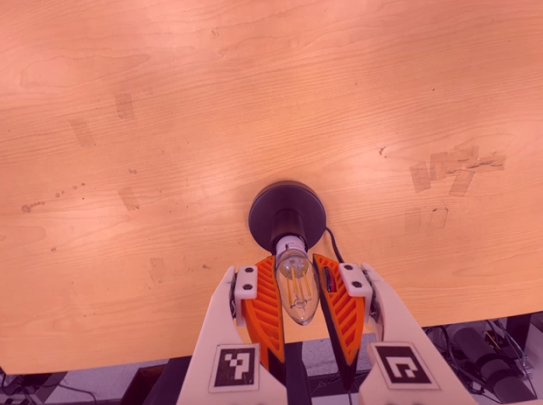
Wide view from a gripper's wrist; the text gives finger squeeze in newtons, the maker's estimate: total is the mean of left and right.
{"total": 13.4, "left": 12.5, "right": 14.2}